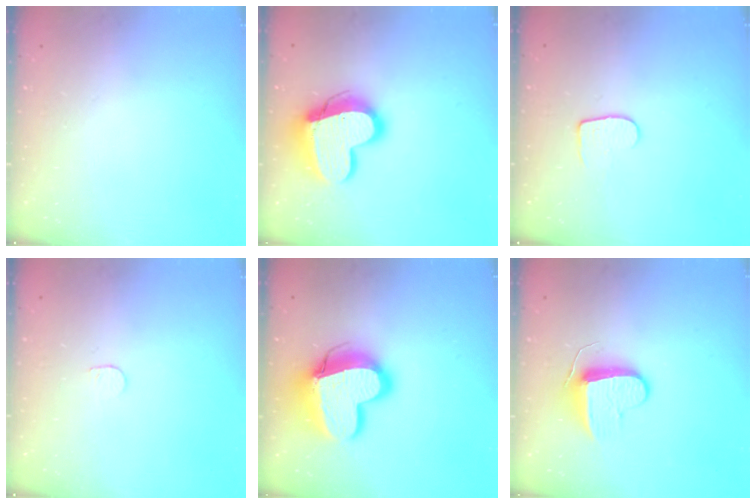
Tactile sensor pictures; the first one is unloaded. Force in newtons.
{"total": 16.7, "press": 16.7, "slide": 1.1}
{"total": 5.8, "press": 5.8, "slide": 0.6}
{"total": 3.6, "press": 3.6, "slide": 0.3}
{"total": 17.7, "press": 17.6, "slide": 1.5}
{"total": 9.1, "press": 9.1, "slide": 0.0}